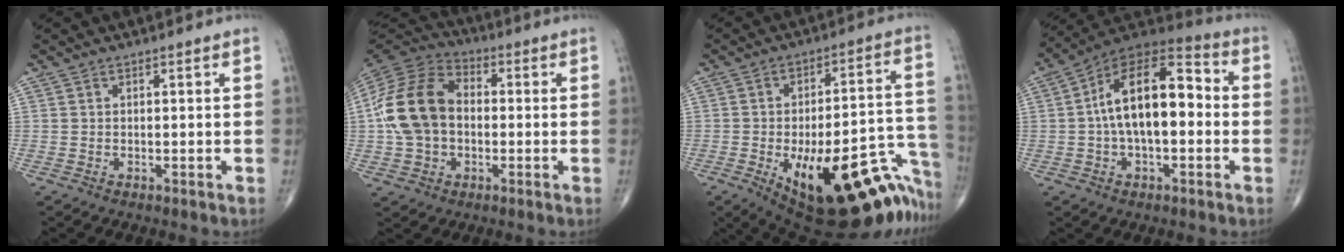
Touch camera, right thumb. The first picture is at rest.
{"total": 17.2, "force": [-0.2, 12.4, 12.0], "torque": [-0.234, 0.030, -0.011]}
{"total": 32.4, "force": [-15.2, 12.2, 25.8], "torque": [-0.255, 0.065, -0.192]}
{"total": 17.5, "force": [0.2, 8.9, 15.1], "torque": [-0.240, 0.045, -0.010]}